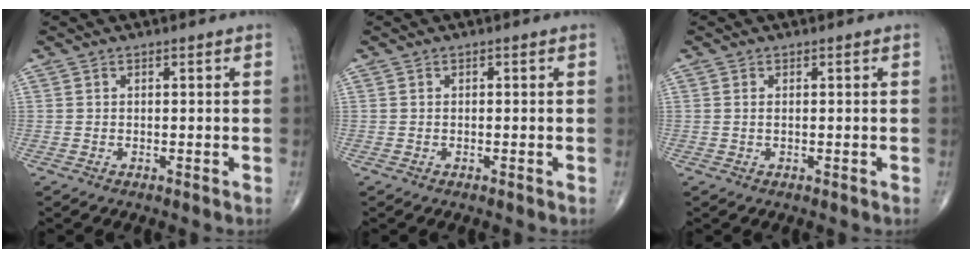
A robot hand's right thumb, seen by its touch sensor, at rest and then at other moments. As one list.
[{"total": 0.0}, {"total": 0.6, "force": [0.1, 0.2, 0.5], "torque": [-0.015, 0.000, 0.002]}]